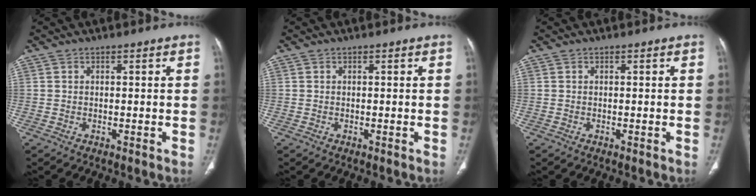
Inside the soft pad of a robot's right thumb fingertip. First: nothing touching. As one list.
[{"total": 0.0}, {"total": 0.0}]